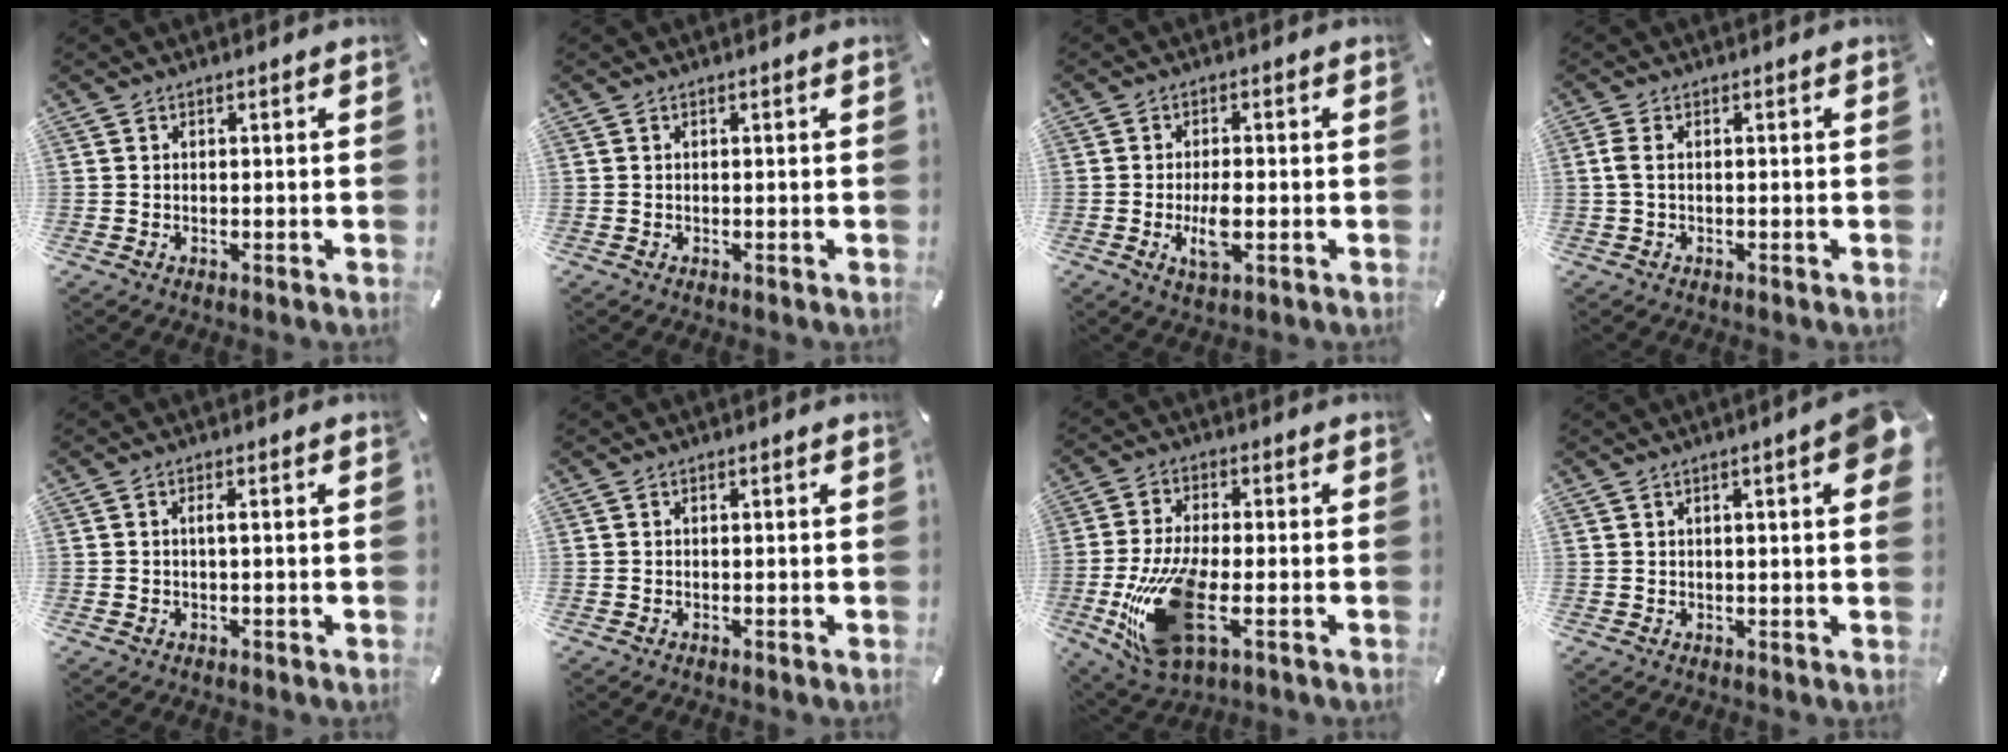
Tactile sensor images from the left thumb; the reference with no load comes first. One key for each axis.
{"total": 0.0}
{"total": 6.0, "fx": -1.2, "fy": 2.1, "fz": 5.5, "tx": -0.119, "ty": -0.007, "tz": -0.024}
{"total": 2.2, "fx": -0.2, "fy": 0.5, "fz": 2.2, "tx": -0.047, "ty": -0.004, "tz": -0.006}
{"total": 1.4, "fx": -0.1, "fy": 0.1, "fz": 1.4, "tx": -0.025, "ty": -0.002, "tz": -0.002}
{"total": 0.0}
{"total": 16.7, "fx": -4.2, "fy": 7.5, "fz": 14.3, "tx": -0.302, "ty": -0.017, "tz": -0.060}
{"total": 6.0, "fx": 2.2, "fy": 1.1, "fz": 5.4, "tx": -0.080, "ty": -0.001, "tz": 0.033}